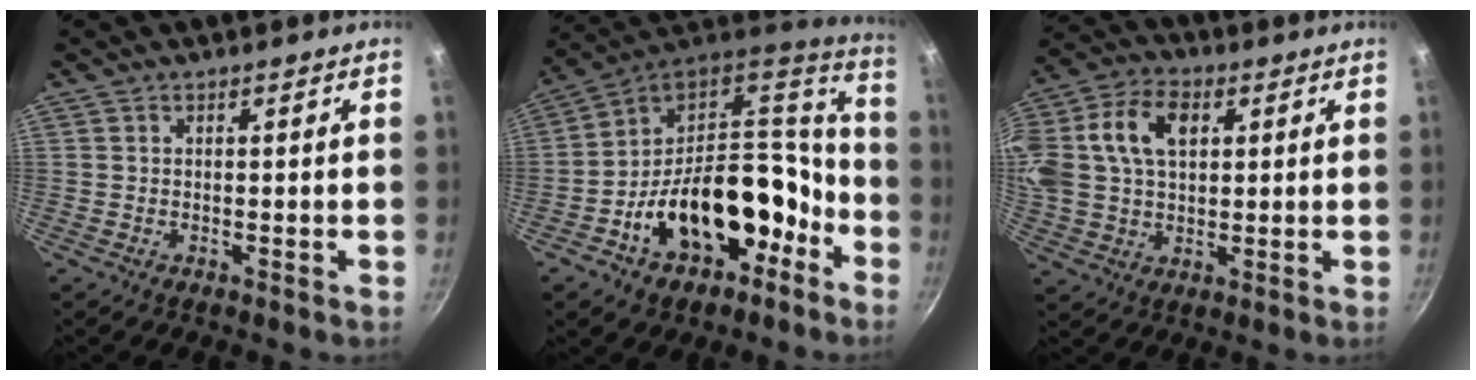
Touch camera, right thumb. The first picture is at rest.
{"total": 23.8, "force": [-9.2, 15.6, 15.4], "torque": [-0.196, 0.092, -0.138]}
{"total": 20.8, "force": [5.4, 14.4, 14.0], "torque": [-0.316, 0.033, 0.091]}